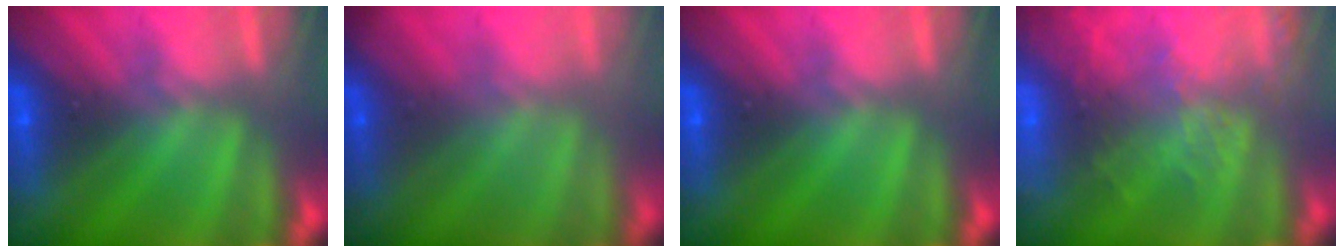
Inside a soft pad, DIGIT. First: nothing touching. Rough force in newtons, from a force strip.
{"total": 1.1}
{"total": 0.0}
{"total": 8.7}